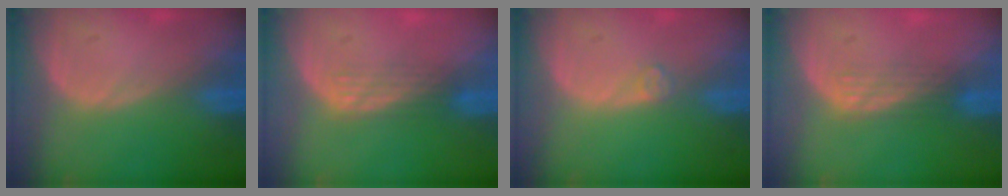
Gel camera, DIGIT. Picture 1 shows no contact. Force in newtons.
{"total": 2.9, "press": 2.6, "slide": 1.4}
{"total": 1.2, "press": 1.2, "slide": 0.3}
{"total": 2.9, "press": 2.6, "slide": 1.4}